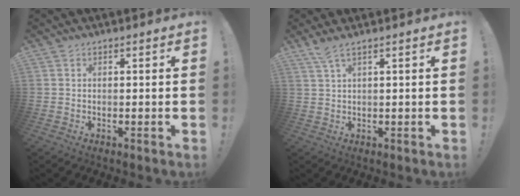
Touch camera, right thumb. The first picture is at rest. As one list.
[{"total": 3.3, "force": [2.2, 0.2, 2.5], "torque": [-0.051, -0.008, 0.039]}]